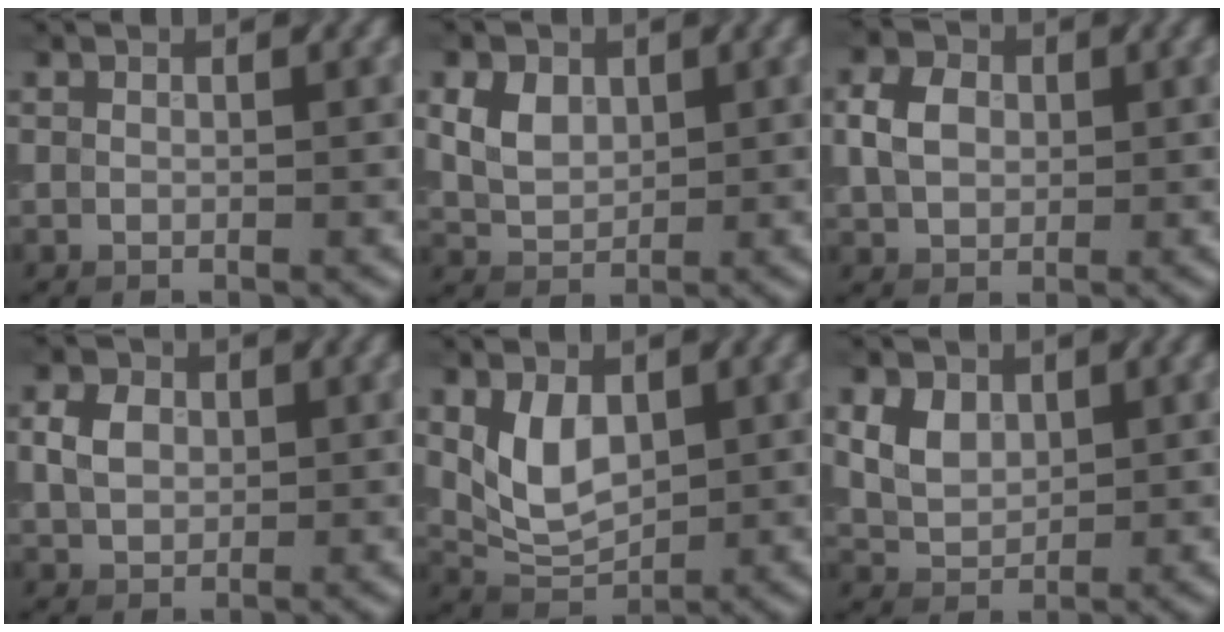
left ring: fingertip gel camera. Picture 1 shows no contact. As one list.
[{"total": 3.8, "force": [1.3, 2.6, 2.4], "torque": [-0.055, 0.012, 0.027]}, {"total": 3.5, "force": [0.2, 2.6, 2.3], "torque": [-0.054, 0.011, 0.010]}, {"total": 2.8, "force": [0.3, 2.1, 1.8], "torque": [-0.043, 0.008, 0.012]}, {"total": 4.4, "force": [0.7, 2.8, 3.3], "torque": [-0.068, 0.001, 0.023]}, {"total": 3.8, "force": [1.4, 2.7, 2.3], "torque": [-0.058, 0.013, 0.034]}]